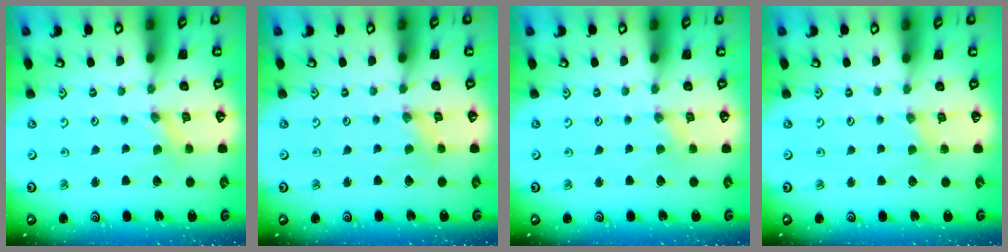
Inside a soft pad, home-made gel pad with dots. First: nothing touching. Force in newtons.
{"total": 0.0}
{"total": 0.7, "press": 0.7, "slide": 0.2}
{"total": 2.7, "press": 2.6, "slide": 0.5}